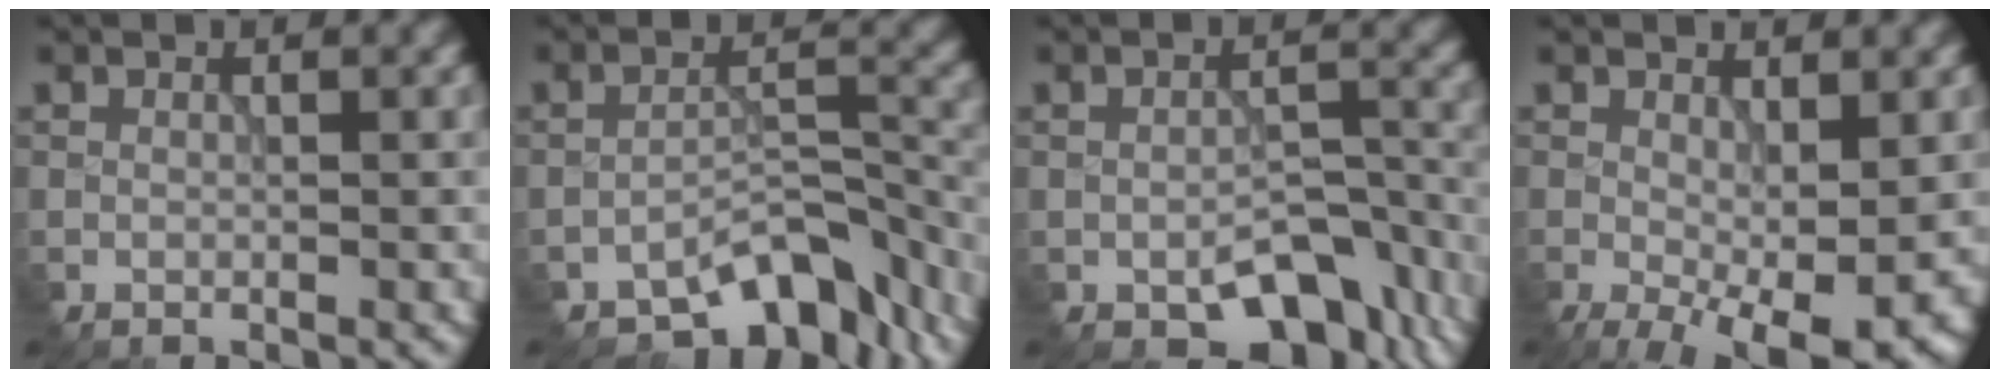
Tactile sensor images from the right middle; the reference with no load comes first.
{"total": 6.7, "force": [-5.4, 2.7, 3.0], "torque": [-0.033, 0.000, -0.090]}
{"total": 7.0, "force": [-4.2, 3.8, 4.1], "torque": [-0.052, -0.017, -0.052]}
{"total": 7.1, "force": [-1.8, 2.9, 6.2], "torque": [-0.112, -0.027, -0.014]}